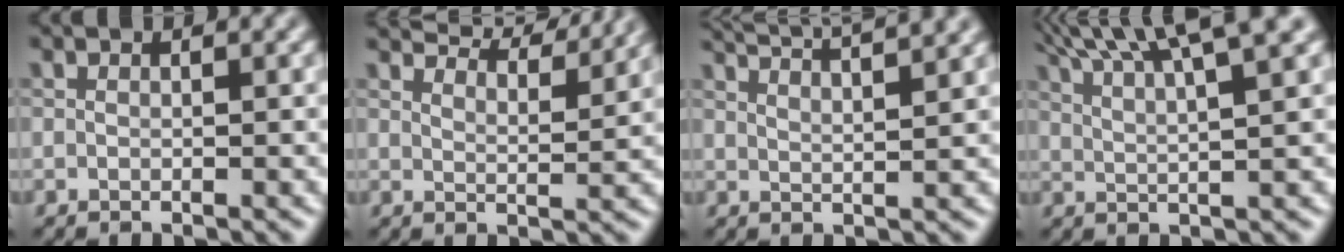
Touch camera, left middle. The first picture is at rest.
{"total": 8.2, "force": [7.3, 1.7, 3.3], "torque": [-0.042, 0.016, 0.071]}
{"total": 8.4, "force": [6.7, 2.2, 4.4], "torque": [-0.042, 0.037, 0.061]}
{"total": 8.9, "force": [6.2, 2.0, 6.0], "torque": [-0.075, 0.035, 0.061]}